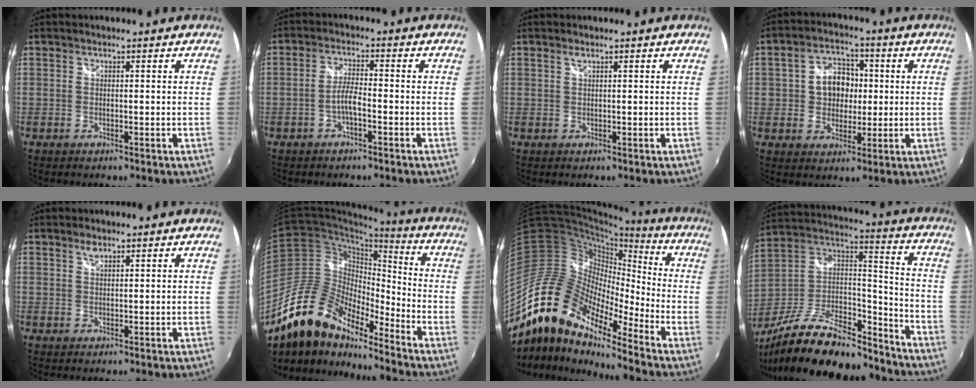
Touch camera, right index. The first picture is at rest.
{"total": 3.6, "force": [-1.6, 0.6, 3.1], "torque": [-0.066, 0.007, -0.031]}
{"total": 0.6, "force": [0.4, 0.1, 0.4], "torque": [-0.008, 0.003, 0.008]}
{"total": 8.5, "force": [0.8, 6.9, 4.9], "torque": [-0.093, 0.023, 0.017]}
{"total": 1.5, "force": [1.1, 0.6, 0.8], "torque": [-0.013, 0.003, 0.018]}
{"total": 17.9, "force": [-14.7, 6.2, 8.3], "torque": [-0.149, 0.001, -0.278]}
{"total": 18.1, "force": [-13.0, 6.0, 11.1], "torque": [-0.179, -0.016, -0.264]}
{"total": 26.6, "force": [-20.1, 9.3, 14.7], "torque": [-0.276, 0.004, -0.320]}